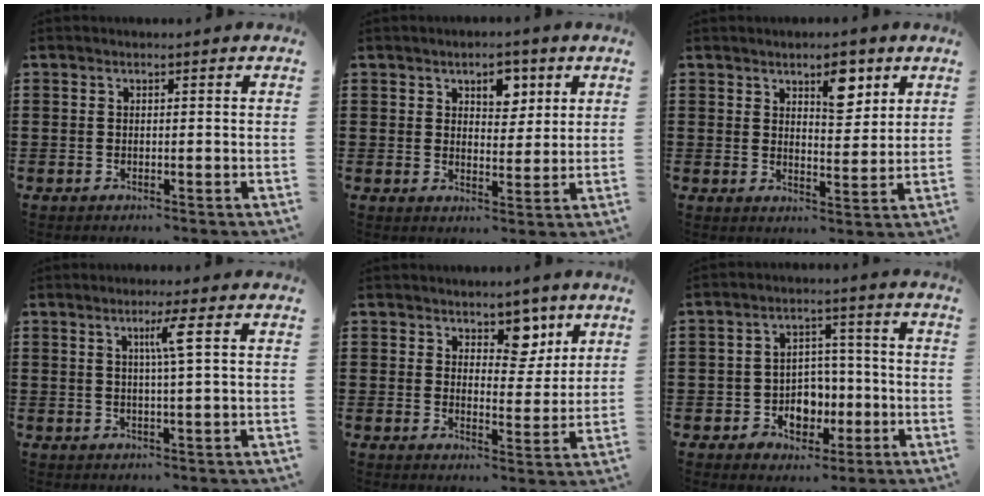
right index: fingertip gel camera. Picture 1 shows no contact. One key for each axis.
{"total": 4.6, "fx": 2.7, "fy": 2.8, "fz": 2.4, "tx": -0.042, "ty": 0.009, "tz": 0.044}
{"total": 6.5, "fx": 3.9, "fy": 3.0, "fz": 4.2, "tx": -0.054, "ty": -0.005, "tz": 0.061}
{"total": 4.0, "fx": 1.2, "fy": -0.4, "fz": 3.8, "tx": -0.074, "ty": -0.002, "tz": 0.015}
{"total": 6.2, "fx": 4.5, "fy": 3.5, "fz": 2.2, "tx": -0.034, "ty": -0.015, "tz": 0.076}
{"total": 5.8, "fx": -1.9, "fy": 5.0, "fz": 2.3, "tx": -0.044, "ty": 0.010, "tz": -0.031}